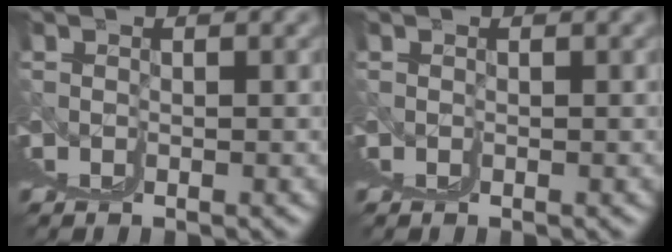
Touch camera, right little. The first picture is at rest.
{"total": 0.0}